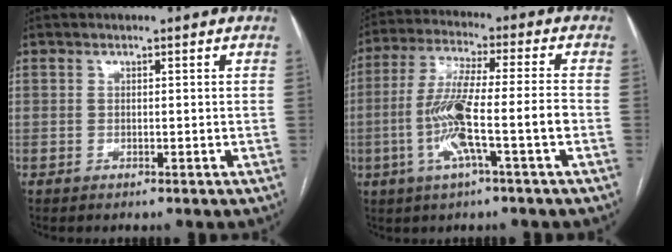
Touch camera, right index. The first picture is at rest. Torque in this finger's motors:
{"motor_torque": [1.55, -0.11, 0.60, 0.21]}